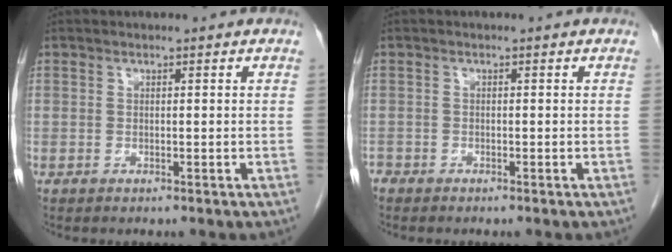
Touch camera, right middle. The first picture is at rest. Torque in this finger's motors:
{"motor_torque": [0.03, -0.02, -0.01, 0.00]}